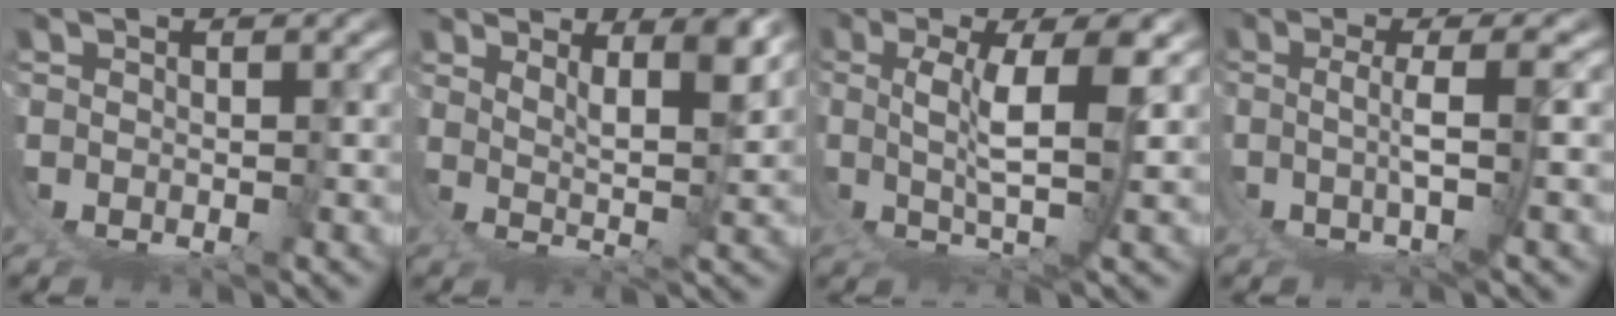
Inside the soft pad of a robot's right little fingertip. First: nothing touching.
{"total": 4.5, "force": [3.1, -1.4, 2.9], "torque": [-0.028, -0.014, 0.059]}
{"total": 5.8, "force": [1.5, -0.5, 5.6], "torque": [-0.086, -0.013, 0.036]}
{"total": 4.1, "force": [0.0, -1.8, 3.7], "torque": [-0.050, -0.008, 0.010]}